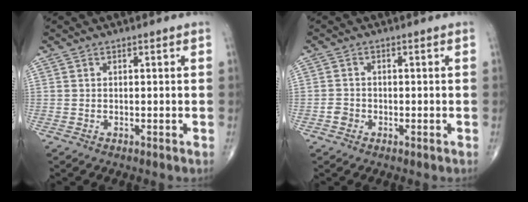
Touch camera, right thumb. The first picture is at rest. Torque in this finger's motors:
{"motor_torque": [0.51, -0.25, -0.07, -0.45, 0.04]}